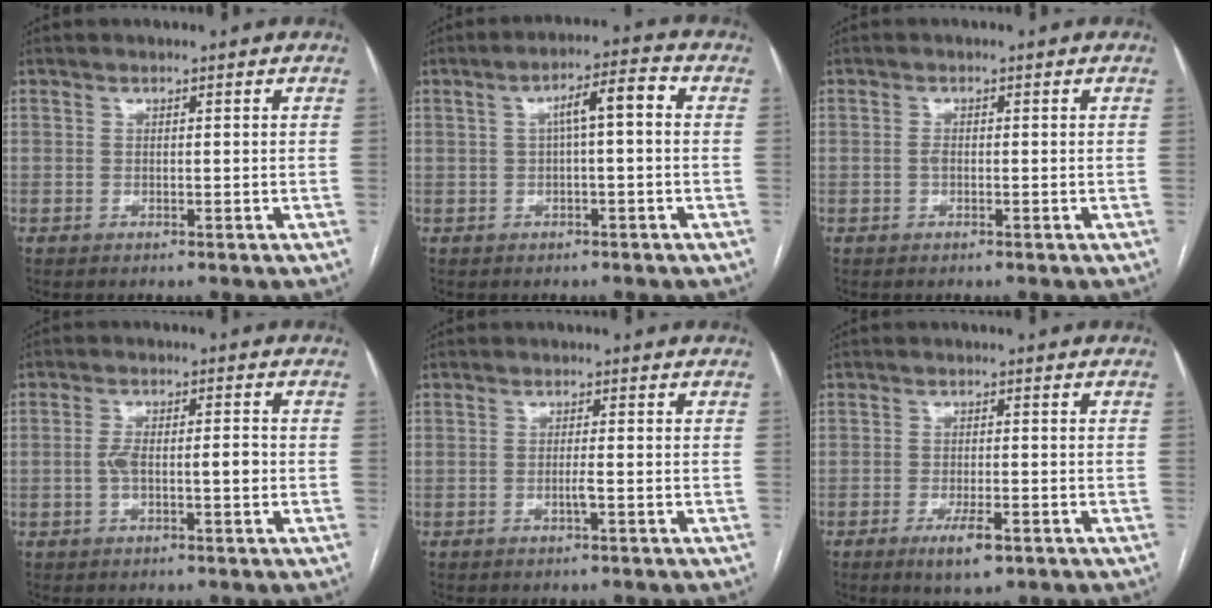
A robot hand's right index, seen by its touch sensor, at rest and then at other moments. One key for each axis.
{"total": 5.5, "fx": 0.7, "fy": 0.9, "fz": 5.4, "tx": -0.089, "ty": 0.022, "tz": 0.010}
{"total": 0.8, "fx": -0.2, "fy": 0.4, "fz": 0.7, "tx": -0.015, "ty": 0.001, "tz": -0.004}
{"total": 5.3, "fx": -0.8, "fy": 1.6, "fz": 5.0, "tx": -0.100, "ty": 0.015, "tz": -0.011}
{"total": 1.5, "fx": -0.6, "fy": -0.1, "fz": 1.3, "tx": -0.026, "ty": -0.001, "tz": -0.010}
{"total": 4.7, "fx": -2.6, "fy": 1.1, "fz": 3.8, "tx": -0.068, "ty": -0.006, "tz": -0.037}